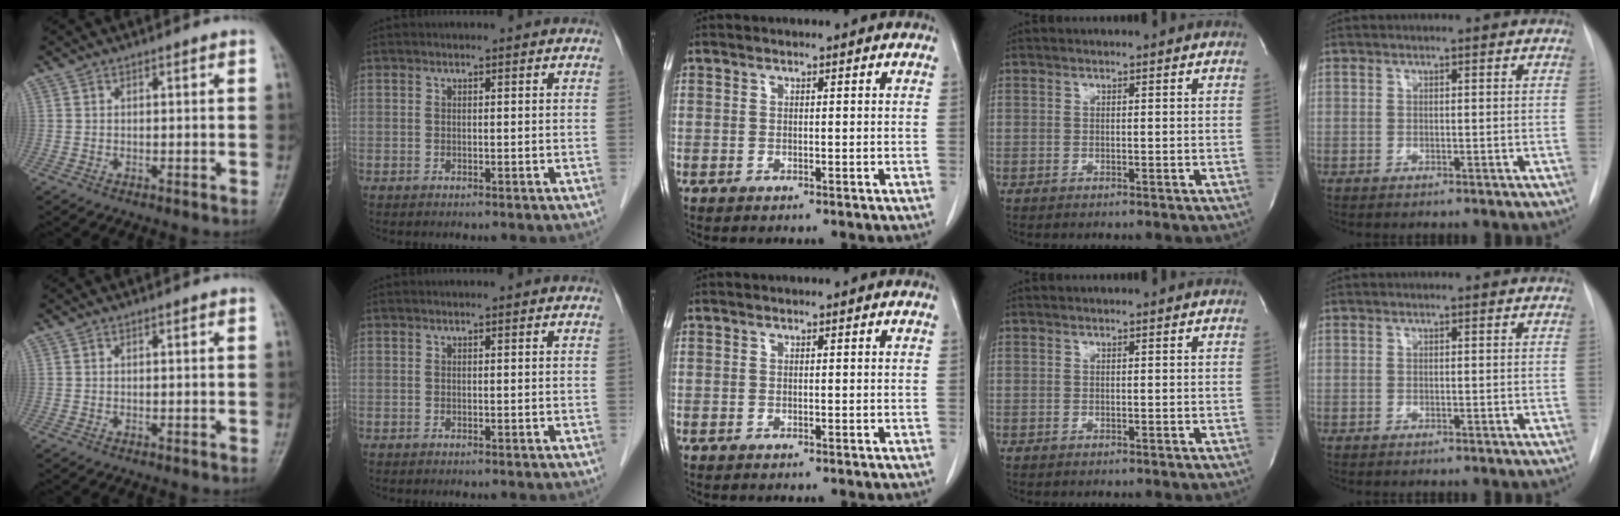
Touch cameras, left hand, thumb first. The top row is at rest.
{}